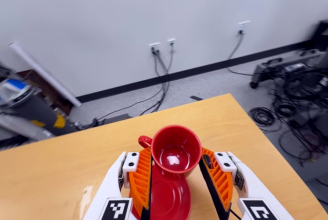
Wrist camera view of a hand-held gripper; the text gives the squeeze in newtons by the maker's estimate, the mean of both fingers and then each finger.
{"total": 0.8, "left": 1.6, "right": 0.0}